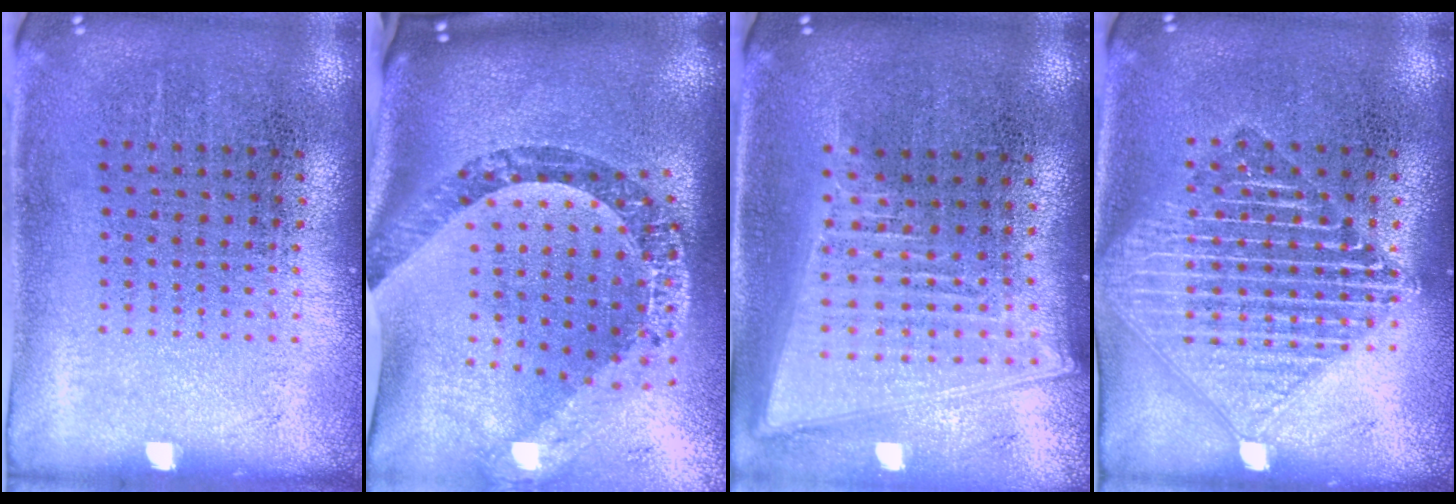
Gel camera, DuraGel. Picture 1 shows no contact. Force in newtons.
{"total": 3.2, "press": 2.3, "slide": 2.2}
{"total": 2.1, "press": 1.8, "slide": 1.1}
{"total": 2.3, "press": 2.3, "slide": 0.4}